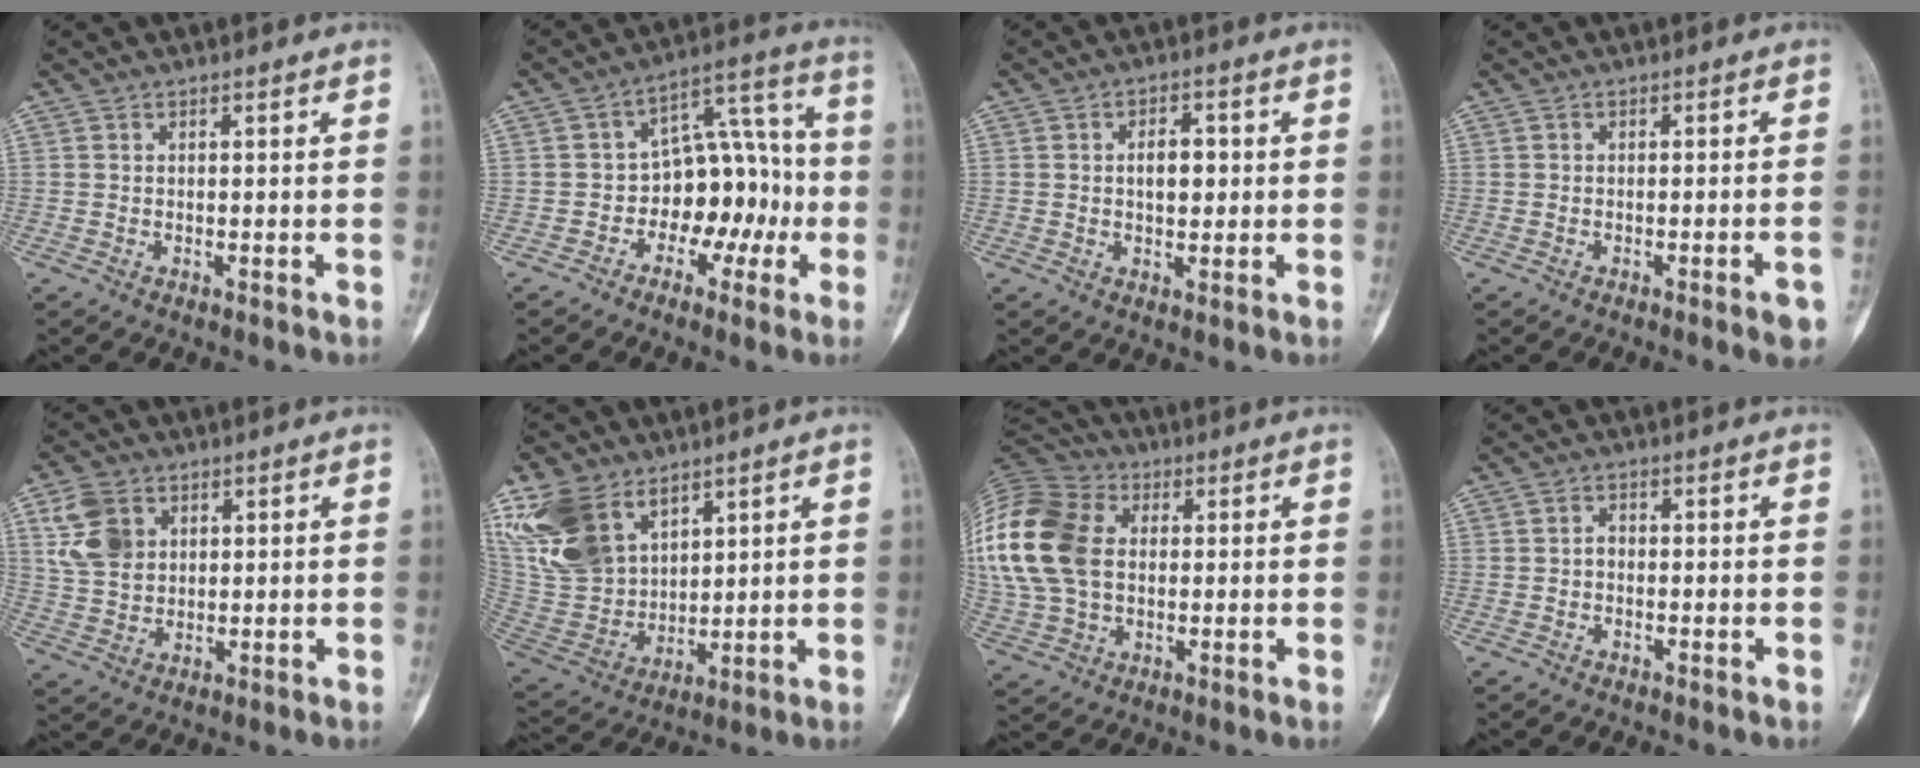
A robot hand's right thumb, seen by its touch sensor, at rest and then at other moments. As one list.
[{"total": 12.3, "force": [-2.9, 8.5, 8.4], "torque": [-0.066, 0.061, -0.049]}, {"total": 4.8, "force": [0.4, 2.9, 3.8], "torque": [-0.046, 0.008, 0.008]}, {"total": 3.7, "force": [-2.0, 0.4, 3.1], "torque": [-0.034, 0.007, -0.026]}, {"total": 10.4, "force": [3.4, 7.8, 5.8], "torque": [-0.094, -0.003, 0.070]}, {"total": 17.7, "force": [9.5, 11.3, 9.6], "torque": [-0.188, -0.028, 0.204]}, {"total": 23.7, "force": [3.4, 17.0, 16.3], "torque": [-0.379, 0.027, 0.068]}, {"total": 1.2, "force": [-0.4, 0.8, 0.7], "torque": [-0.005, 0.005, -0.009]}]